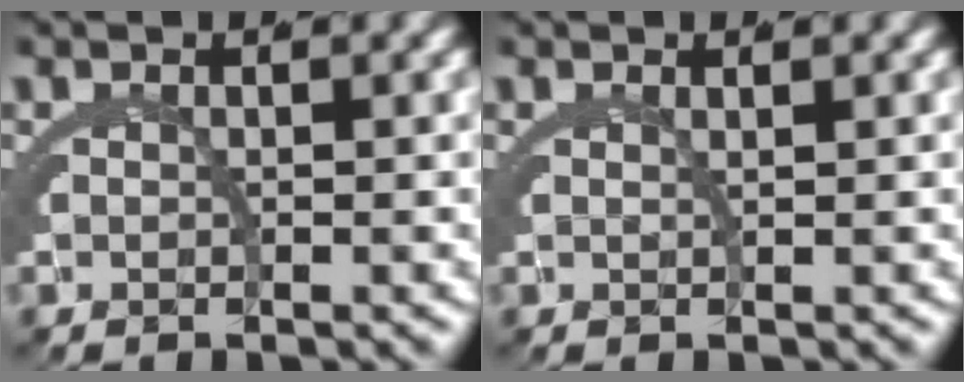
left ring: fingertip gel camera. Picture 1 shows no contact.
{"total": 0.7, "force": [0.5, -0.3, 0.3], "torque": [-0.013, -0.006, 0.015]}